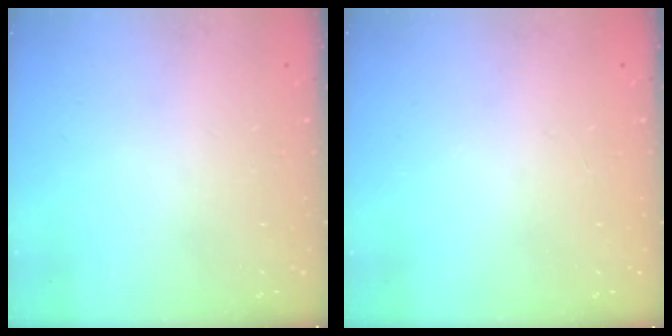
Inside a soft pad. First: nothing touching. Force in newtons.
{"total": 0.0}